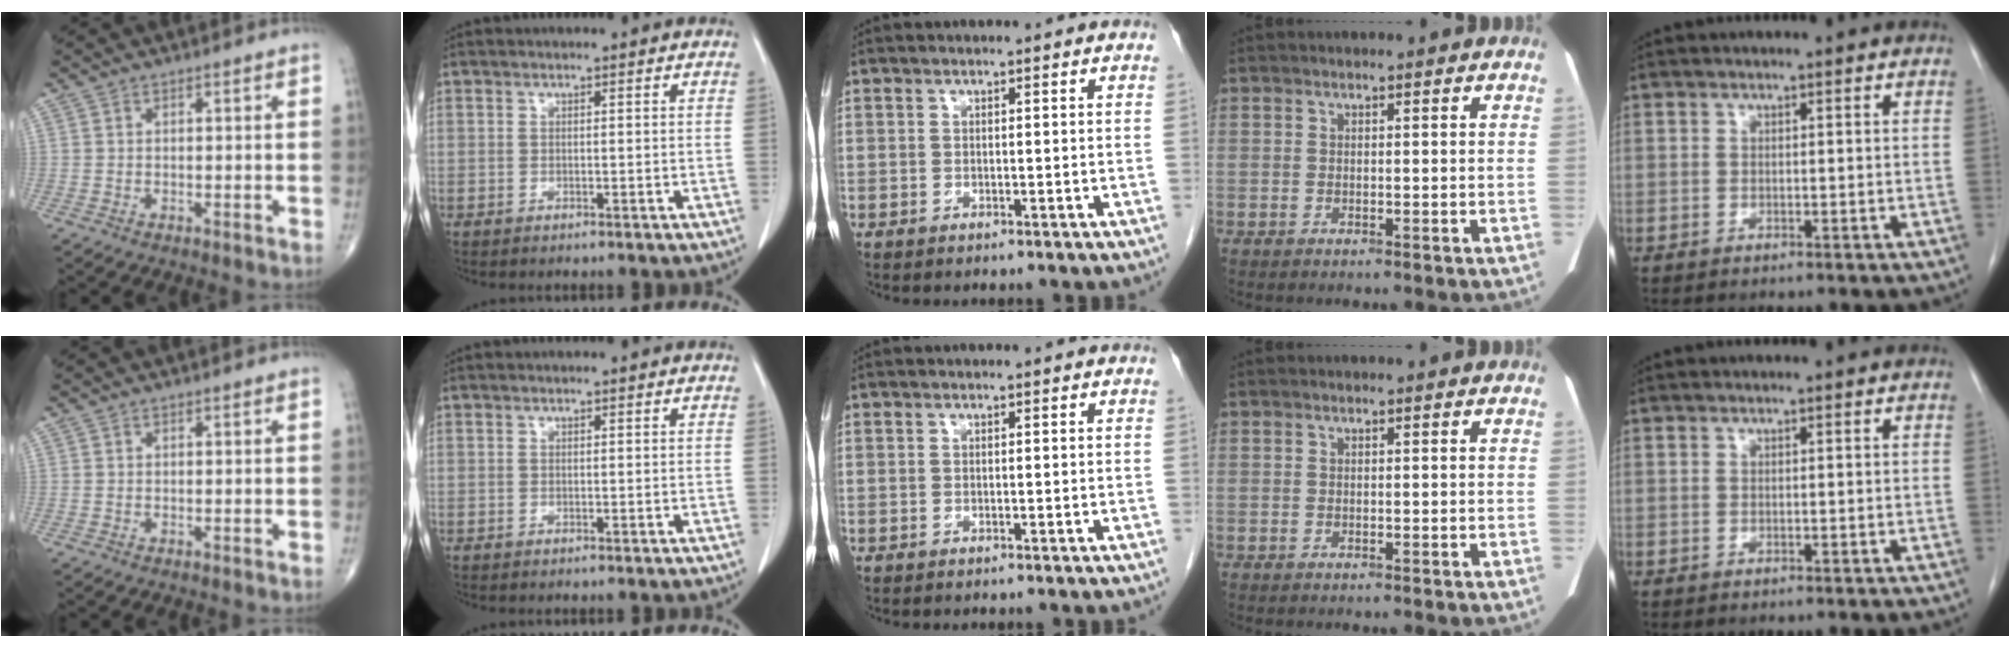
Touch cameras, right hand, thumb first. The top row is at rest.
{}